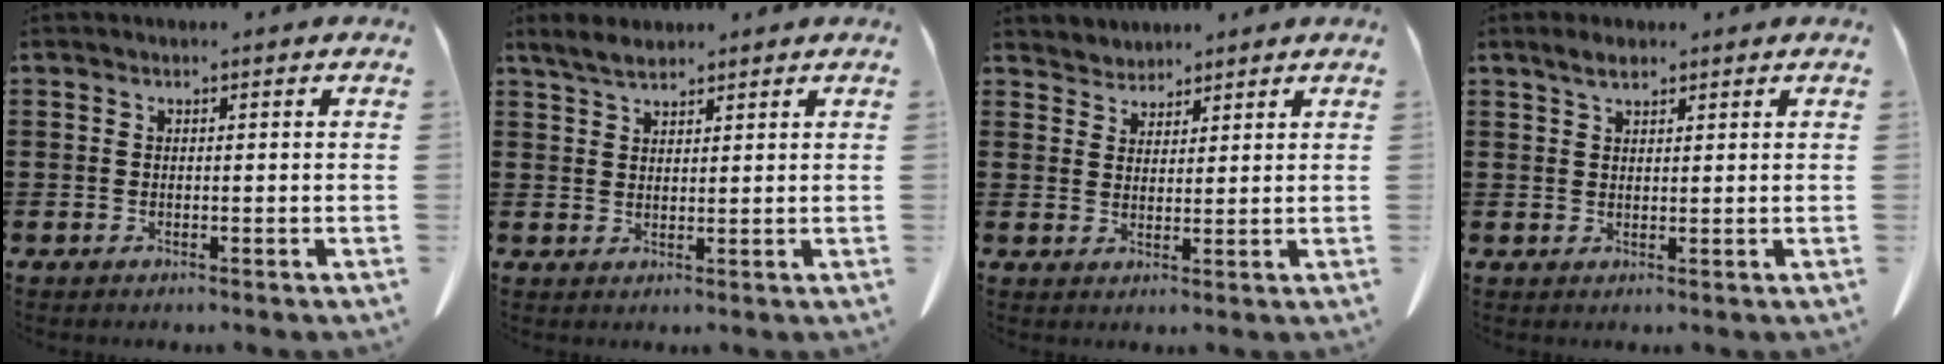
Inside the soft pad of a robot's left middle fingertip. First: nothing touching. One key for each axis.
{"total": 3.2, "fx": 2.7, "fy": 1.0, "fz": 1.5, "tx": -0.037, "ty": 0.000, "tz": 0.051}
{"total": 3.0, "fx": 2.8, "fy": 0.8, "fz": -0.5, "tx": -0.001, "ty": -0.006, "tz": 0.055}
{"total": 2.7, "fx": 2.0, "fy": 0.9, "fz": 1.6, "tx": -0.027, "ty": 0.000, "tz": 0.035}